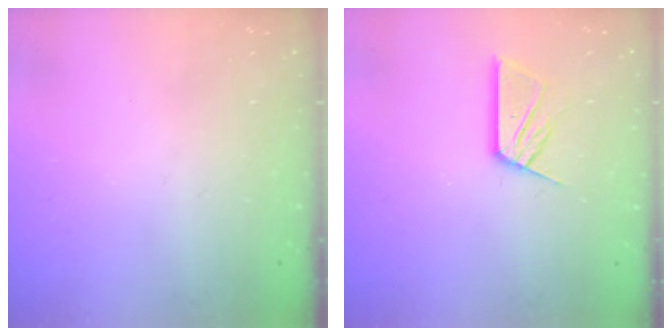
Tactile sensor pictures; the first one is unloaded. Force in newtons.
{"total": 11.2, "press": 11.1, "slide": 1.0}